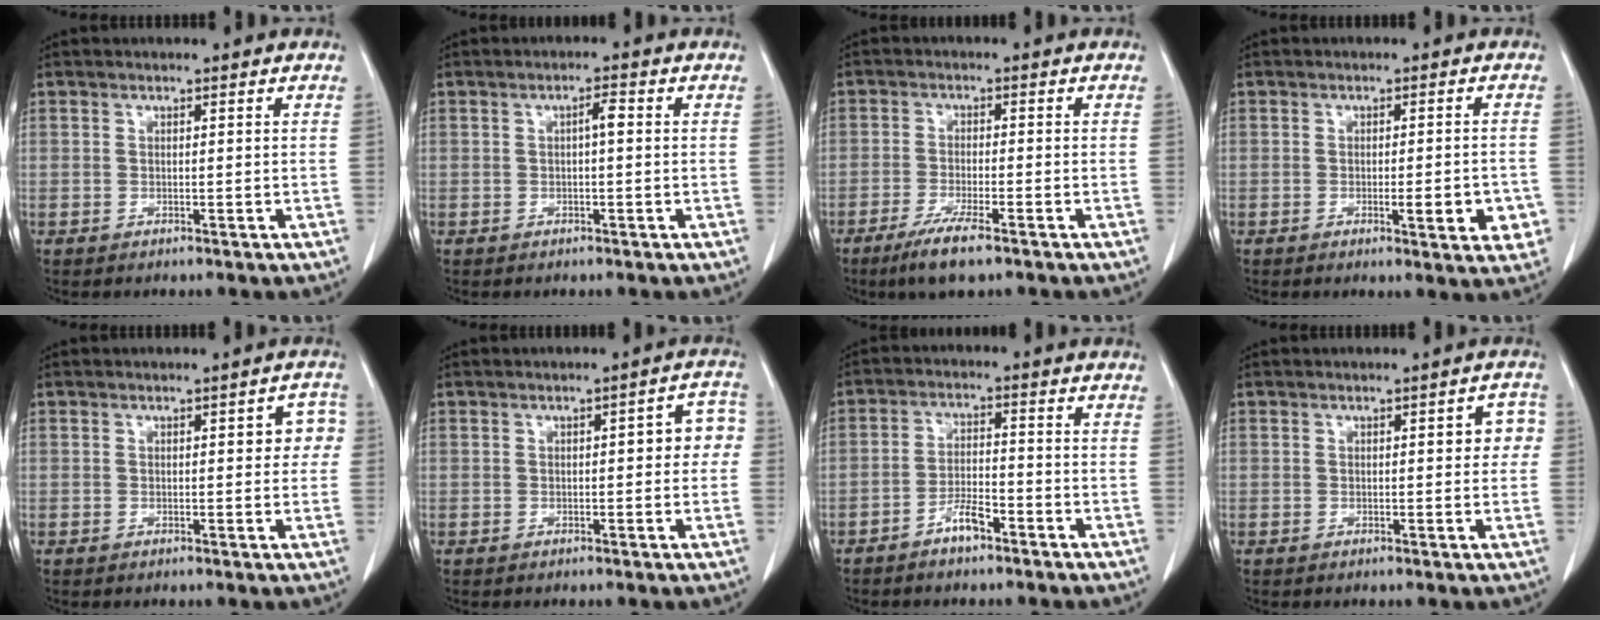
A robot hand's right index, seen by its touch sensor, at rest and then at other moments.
{"total": 1.8, "force": [0.1, 0.3, 1.7], "torque": [-0.029, 0.004, 0.002]}
{"total": 6.2, "force": [-4.2, 0.5, 4.5], "torque": [-0.091, -0.016, -0.073]}
{"total": 6.1, "force": [-1.9, 1.4, 5.6], "torque": [-0.064, -0.005, -0.022]}
{"total": 3.9, "force": [0.5, 1.6, 3.5], "torque": [-0.027, 0.015, 0.002]}
{"total": 4.9, "force": [0.3, 1.8, 4.5], "torque": [-0.041, 0.025, -0.002]}
{"total": 4.4, "force": [-3.1, 1.2, 2.9], "torque": [-0.058, 0.008, -0.057]}
{"total": 3.6, "force": [0.4, 1.4, 3.3], "torque": [-0.028, 0.012, 0.001]}